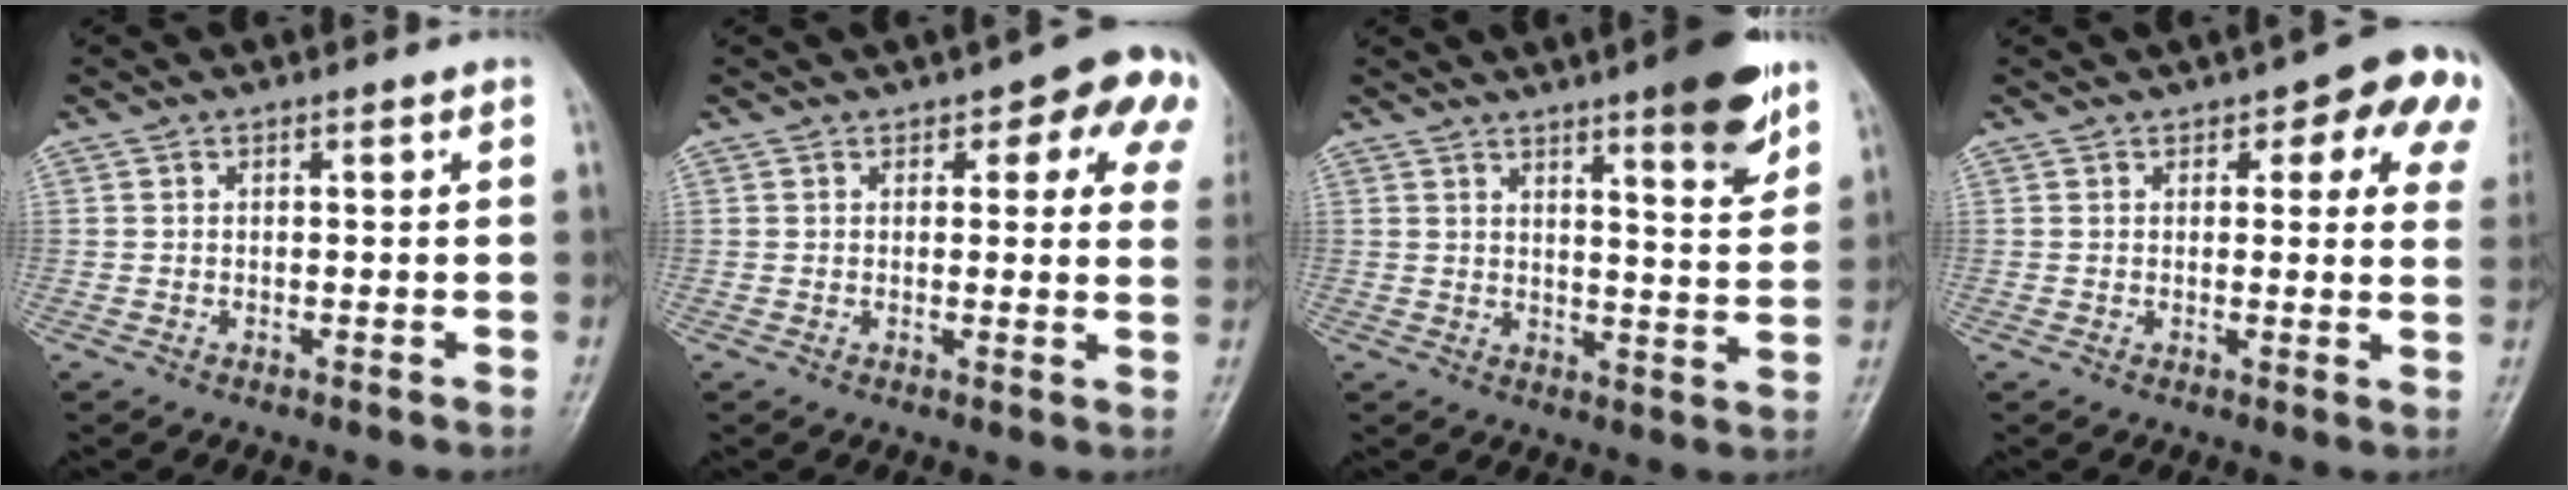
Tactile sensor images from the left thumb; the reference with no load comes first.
{"total": 10.1, "force": [4.8, 5.0, 7.3], "torque": [-0.026, -0.012, 0.047]}
{"total": 10.8, "force": [6.9, 1.9, 8.1], "torque": [-0.086, -0.042, 0.093]}
{"total": 12.4, "force": [5.9, 5.6, 9.4], "torque": [-0.055, -0.017, 0.057]}